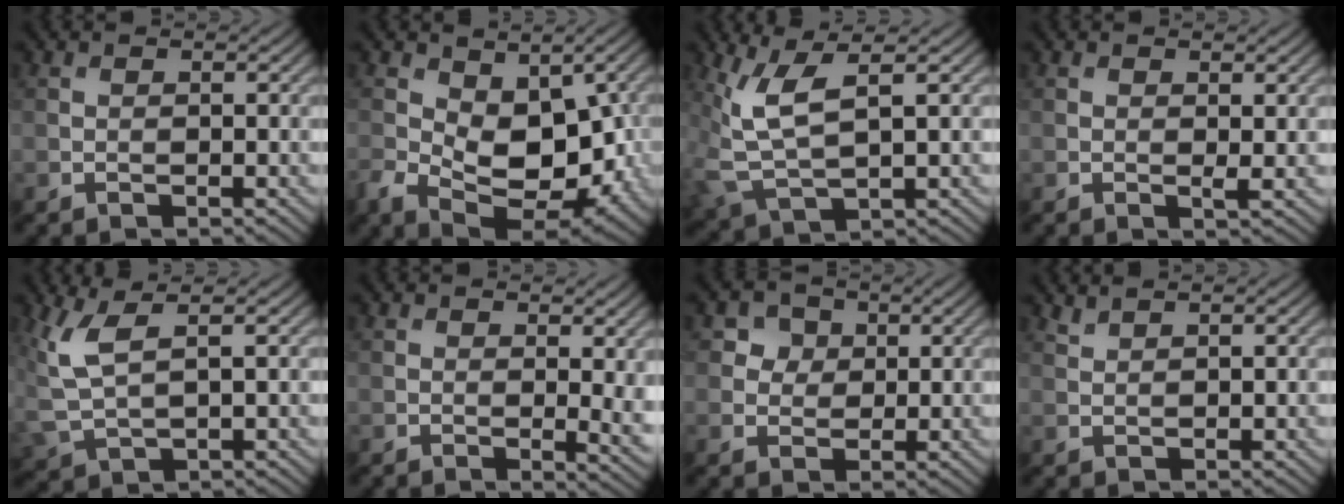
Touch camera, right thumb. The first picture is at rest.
{"total": 10.3, "force": [-0.4, 6.8, 7.7], "torque": [-0.149, -0.032, -0.005]}
{"total": 7.2, "force": [2.0, 2.8, 6.4], "torque": [-0.165, 0.002, 0.044]}
{"total": 0.8, "force": [0.3, 0.0, 0.7], "torque": [-0.013, -0.004, 0.002]}
{"total": 5.9, "force": [2.2, 2.4, 4.9], "torque": [-0.137, 0.001, 0.047]}
{"total": 3.5, "force": [0.6, 1.2, 3.3], "torque": [-0.048, -0.009, 0.008]}
{"total": 3.4, "force": [1.2, 3.0, 1.1], "torque": [-0.031, -0.008, 0.023]}
{"total": 1.0, "force": [1.0, 0.0, 0.2], "torque": [-0.007, 0.003, 0.023]}